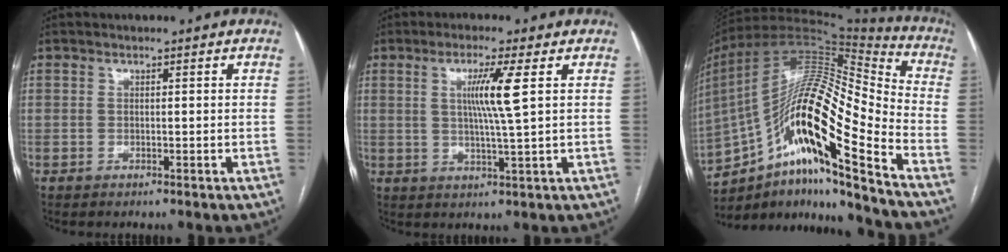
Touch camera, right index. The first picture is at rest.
{"total": 6.3, "force": [1.6, -1.0, 6.0], "torque": [-0.112, -0.005, 0.031]}
{"total": 23.9, "force": [-12.7, 2.9, 20.0], "torque": [-0.363, 0.019, -0.223]}